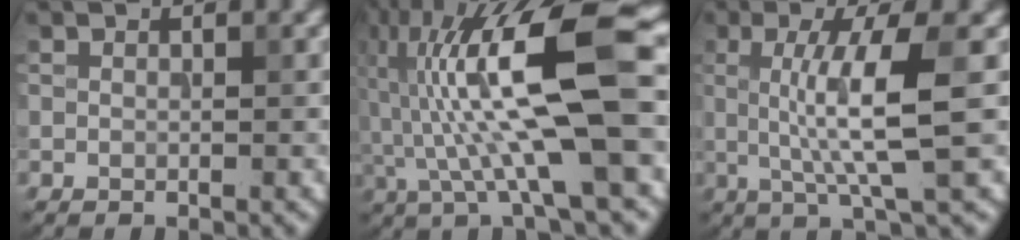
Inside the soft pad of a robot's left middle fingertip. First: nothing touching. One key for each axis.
{"total": 12.8, "fx": -0.2, "fy": 2.9, "fz": 12.5, "tx": -0.238, "ty": 0.028, "tz": -0.005}
{"total": 6.4, "fx": 0.4, "fy": 1.1, "fz": 6.3, "tx": -0.114, "ty": 0.001, "tz": 0.008}